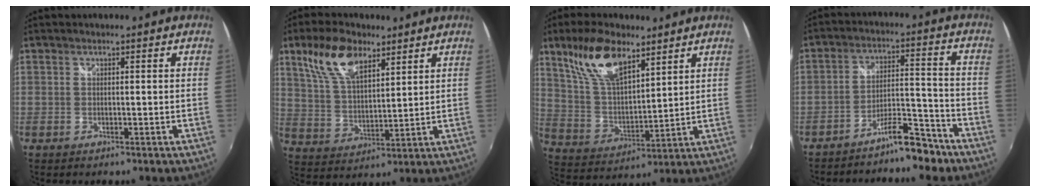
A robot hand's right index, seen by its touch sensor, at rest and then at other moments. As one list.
[{"total": 11.7, "force": [7.0, 5.4, 7.7], "torque": [-0.151, 0.021, 0.141]}, {"total": 14.0, "force": [8.9, 5.7, 9.2], "torque": [-0.180, 0.017, 0.178]}, {"total": 8.2, "force": [-6.9, 2.1, 3.9], "torque": [-0.064, 0.026, -0.105]}]